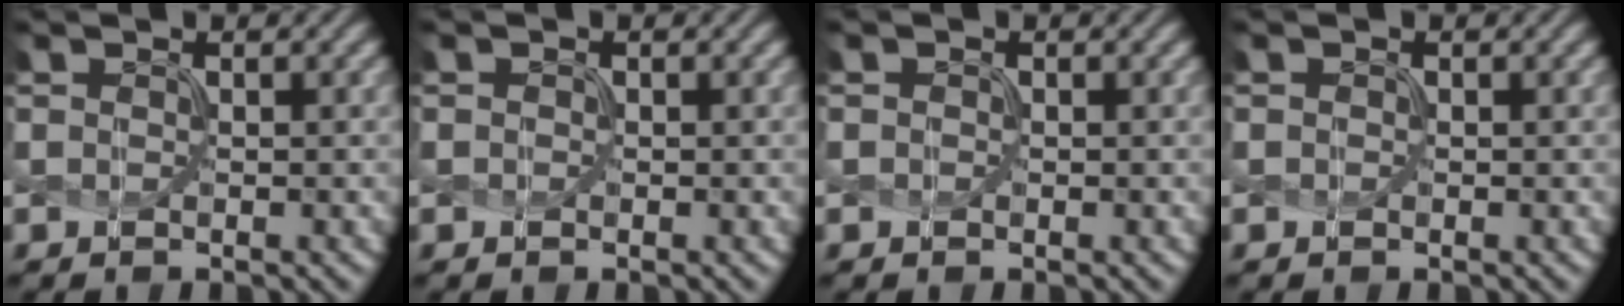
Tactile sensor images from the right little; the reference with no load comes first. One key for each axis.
{"total": 0.0}
{"total": 0.0}
{"total": 0.0}